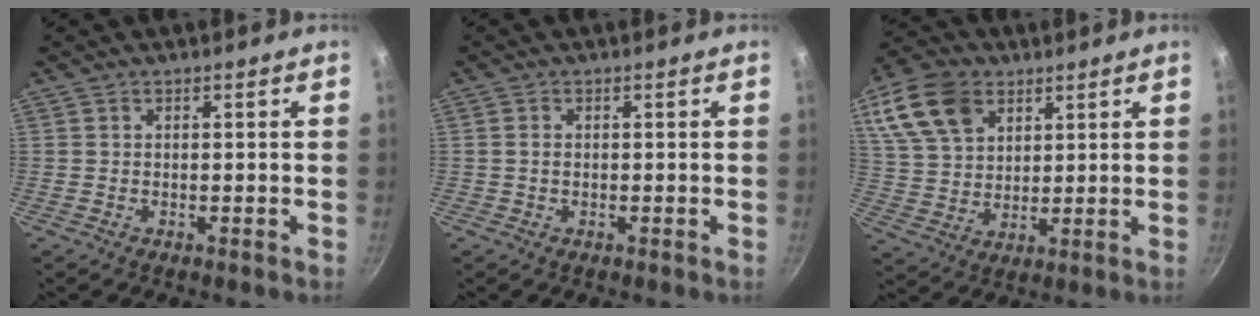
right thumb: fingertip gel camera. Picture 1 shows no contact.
{"total": 0.6, "force": [0.0, 0.5, 0.4], "torque": [-0.007, 0.002, -0.001]}
{"total": 14.1, "force": [6.8, 9.7, 7.6], "torque": [-0.129, -0.008, 0.132]}